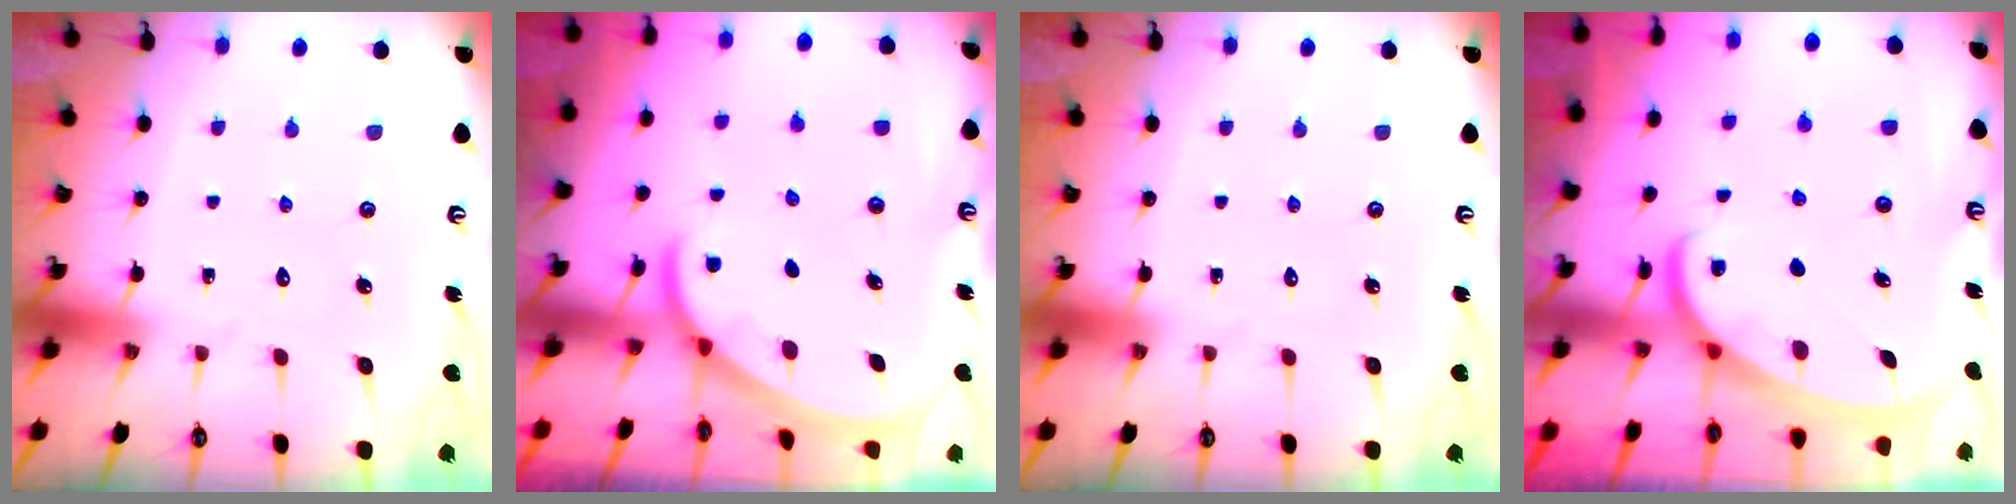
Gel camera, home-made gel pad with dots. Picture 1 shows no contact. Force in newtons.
{"total": 2.0, "press": 2.0, "slide": 0.1}
{"total": 0.0}
{"total": 2.6, "press": 2.6, "slide": 0.4}